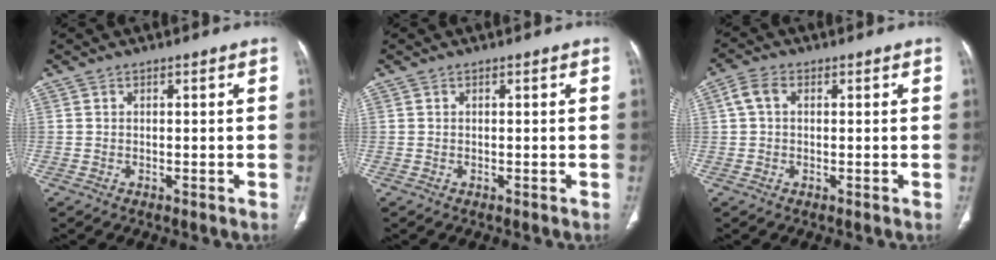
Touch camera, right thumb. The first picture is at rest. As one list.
[{"total": 0.0}, {"total": 3.5, "force": [0.6, 2.3, 2.5], "torque": [-0.053, 0.013, 0.011]}]